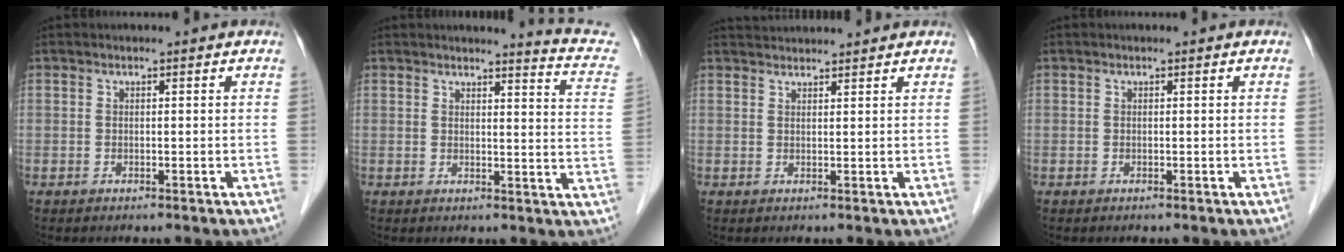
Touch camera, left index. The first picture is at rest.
{"total": 7.7, "force": [7.2, 0.0, 2.6], "torque": [-0.033, -0.046, 0.056]}
{"total": 4.6, "force": [4.5, -0.3, 0.7], "torque": [-0.014, 0.033, 0.072]}
{"total": 0.0}